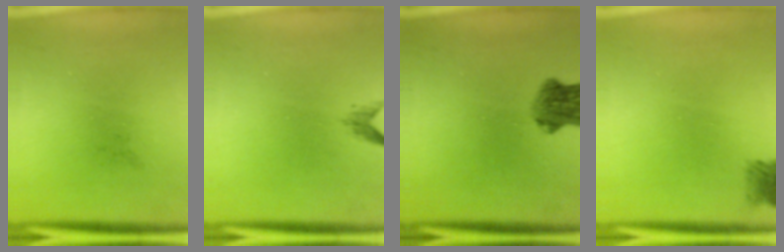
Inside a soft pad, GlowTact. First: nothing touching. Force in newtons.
{"total": 1.1}
{"total": 5.5}
{"total": 2.1}